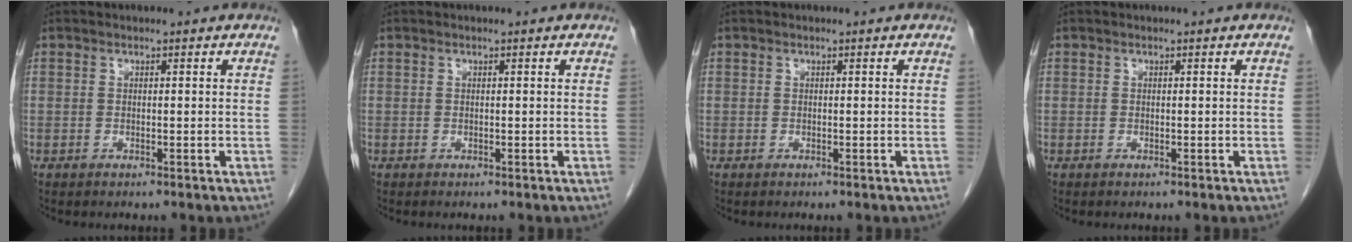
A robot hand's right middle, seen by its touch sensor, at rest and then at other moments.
{"total": 0.0}
{"total": 0.0}
{"total": 0.0}